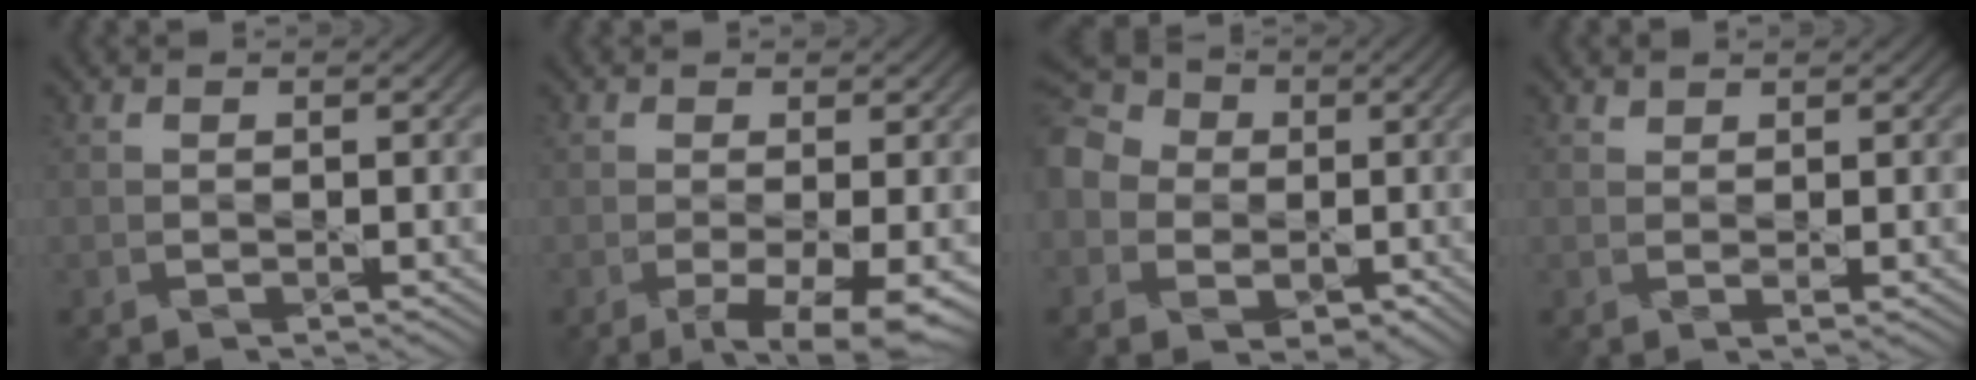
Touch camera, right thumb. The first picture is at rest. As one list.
[{"total": 6.4, "force": [-2.6, 2.1, 5.5], "torque": [-0.100, -0.009, -0.034]}, {"total": 11.0, "force": [-1.3, 9.5, 5.3], "torque": [-0.174, -0.020, -0.037]}, {"total": 0.9, "force": [0.8, 0.1, 0.4], "torque": [-0.008, 0.000, 0.017]}]